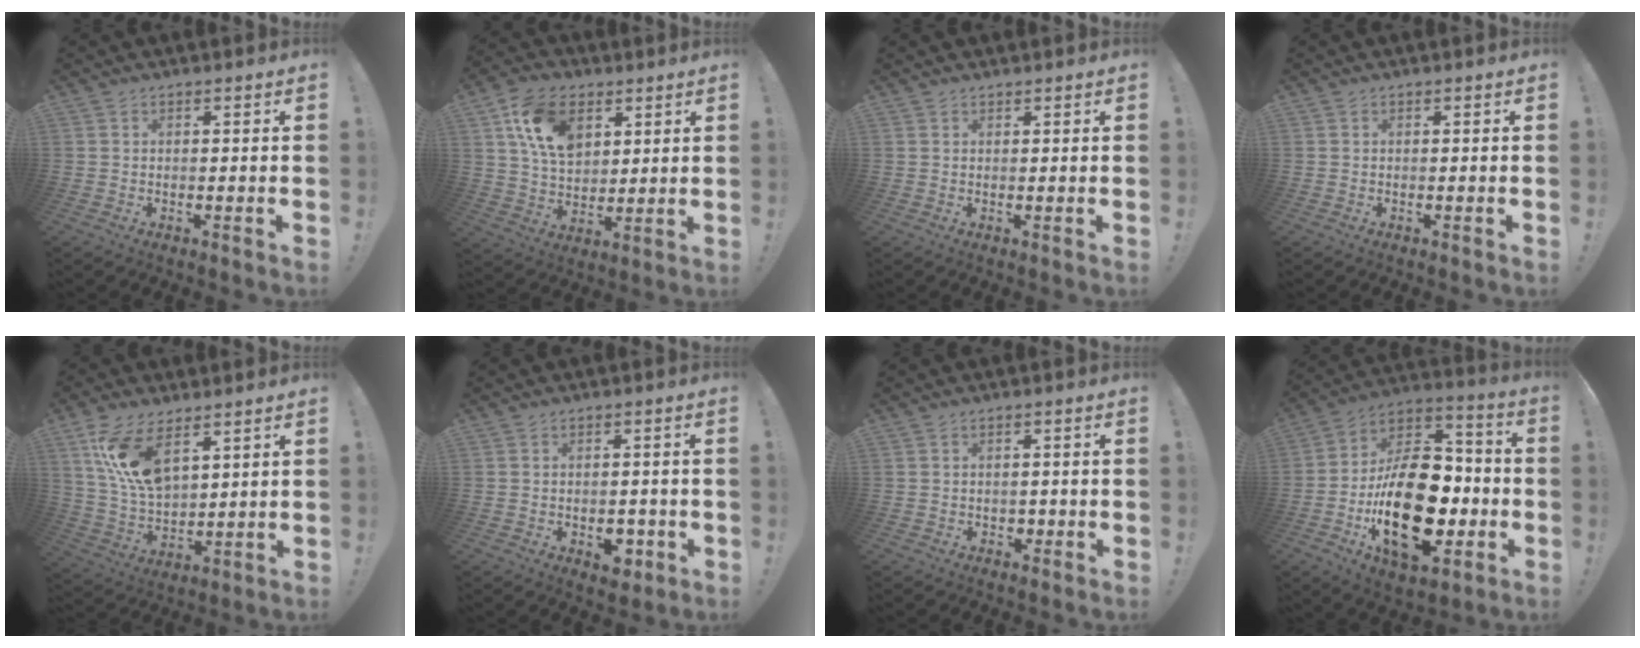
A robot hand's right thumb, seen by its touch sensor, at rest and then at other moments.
{"total": 15.0, "force": [6.3, 10.1, 9.2], "torque": [-0.143, -0.014, 0.123]}
{"total": 1.0, "force": [0.9, 0.3, 0.0], "torque": [0.008, -0.004, 0.017]}
{"total": 0.0}
{"total": 14.0, "force": [7.7, 6.8, 9.6], "torque": [-0.191, -0.035, 0.142]}
{"total": 5.8, "force": [-2.1, 4.1, 3.5], "torque": [-0.023, 0.014, -0.031]}
{"total": 2.2, "force": [-0.3, 2.0, 0.7], "torque": [-0.004, -0.003, -0.007]}
{"total": 29.6, "force": [-6.6, 17.1, 23.3], "torque": [-0.415, 0.033, -0.093]}